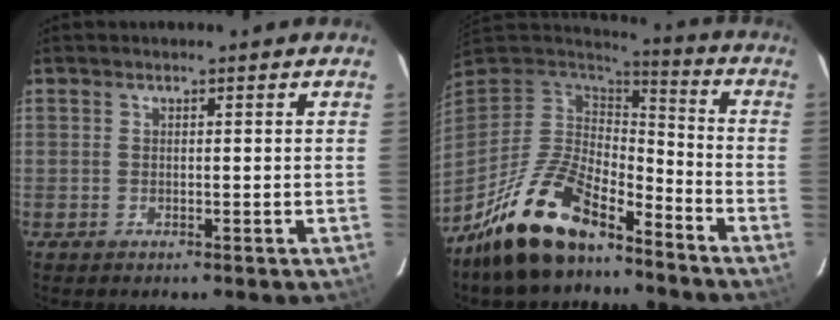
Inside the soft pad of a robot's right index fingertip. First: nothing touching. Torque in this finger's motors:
{"motor_torque": [1.10, -1.04, 0.91, 0.21]}